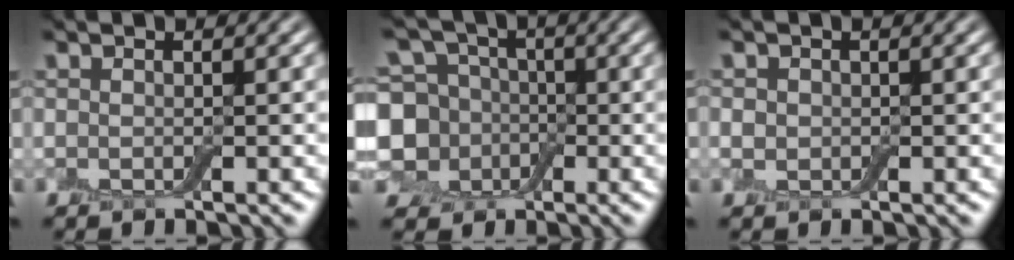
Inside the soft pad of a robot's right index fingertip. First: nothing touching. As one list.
[{"total": 7.6, "force": [-0.9, 6.6, 3.8], "torque": [-0.073, -0.004, -0.035]}, {"total": 1.1, "force": [0.0, 1.0, 0.3], "torque": [-0.003, 0.000, -0.004]}]